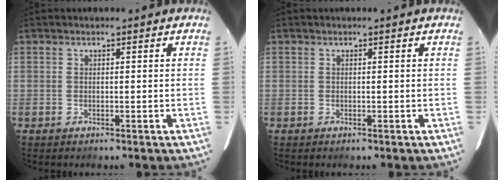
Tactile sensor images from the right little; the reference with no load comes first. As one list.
[{"total": 0.0}]